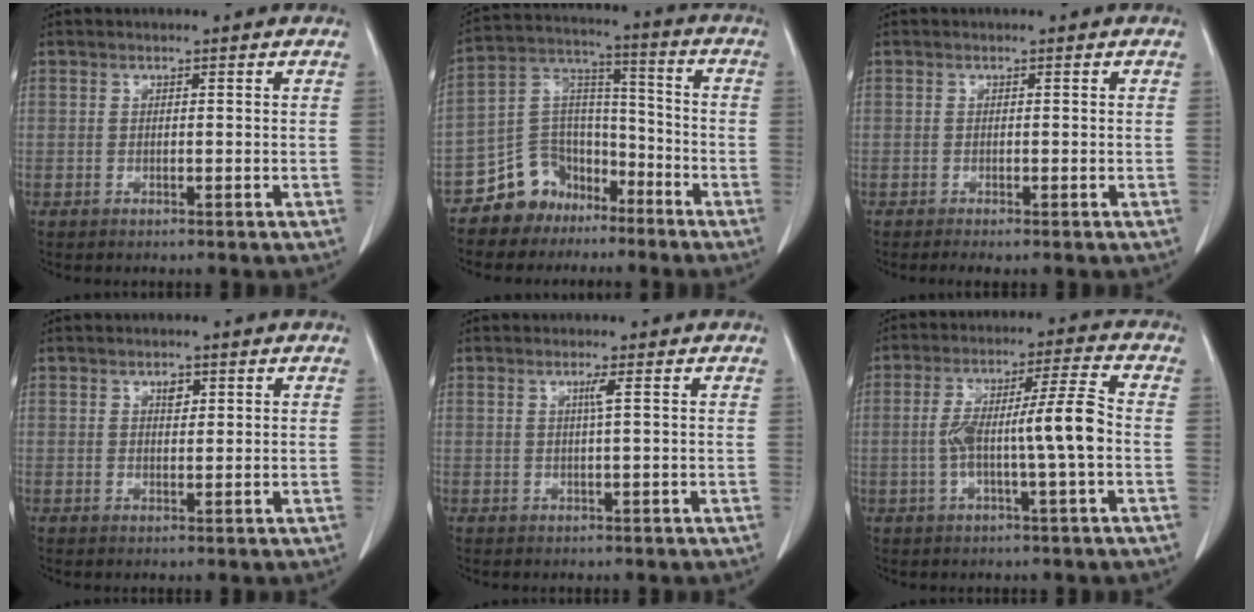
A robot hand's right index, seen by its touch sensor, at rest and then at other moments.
{"total": 10.1, "force": [-7.2, 6.9, 1.7], "torque": [-0.031, 0.053, -0.128]}
{"total": 1.2, "force": [-0.8, 0.1, 0.8], "torque": [-0.015, -0.004, -0.014]}
{"total": 1.5, "force": [0.7, 0.9, 1.0], "torque": [-0.014, -0.002, 0.011]}
{"total": 1.3, "force": [0.4, -0.4, 1.2], "torque": [-0.026, 0.000, 0.007]}
{"total": 9.8, "force": [-1.4, 0.1, 9.7], "torque": [-0.176, 0.020, -0.027]}